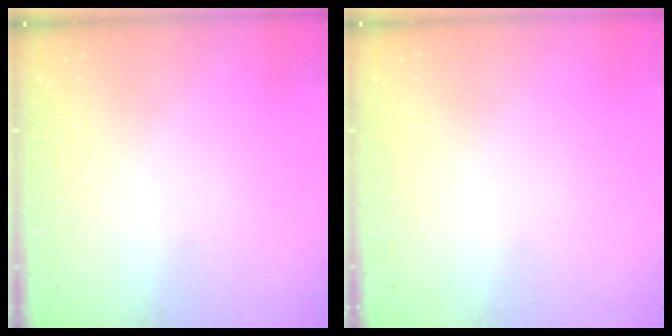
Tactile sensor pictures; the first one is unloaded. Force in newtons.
{"total": 0.0}